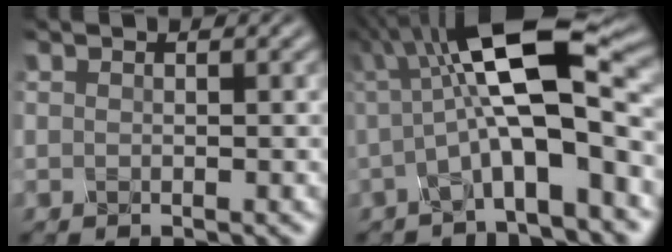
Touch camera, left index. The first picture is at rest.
{"total": 10.6, "force": [0.8, 3.0, 10.1], "torque": [-0.161, 0.016, 0.005]}